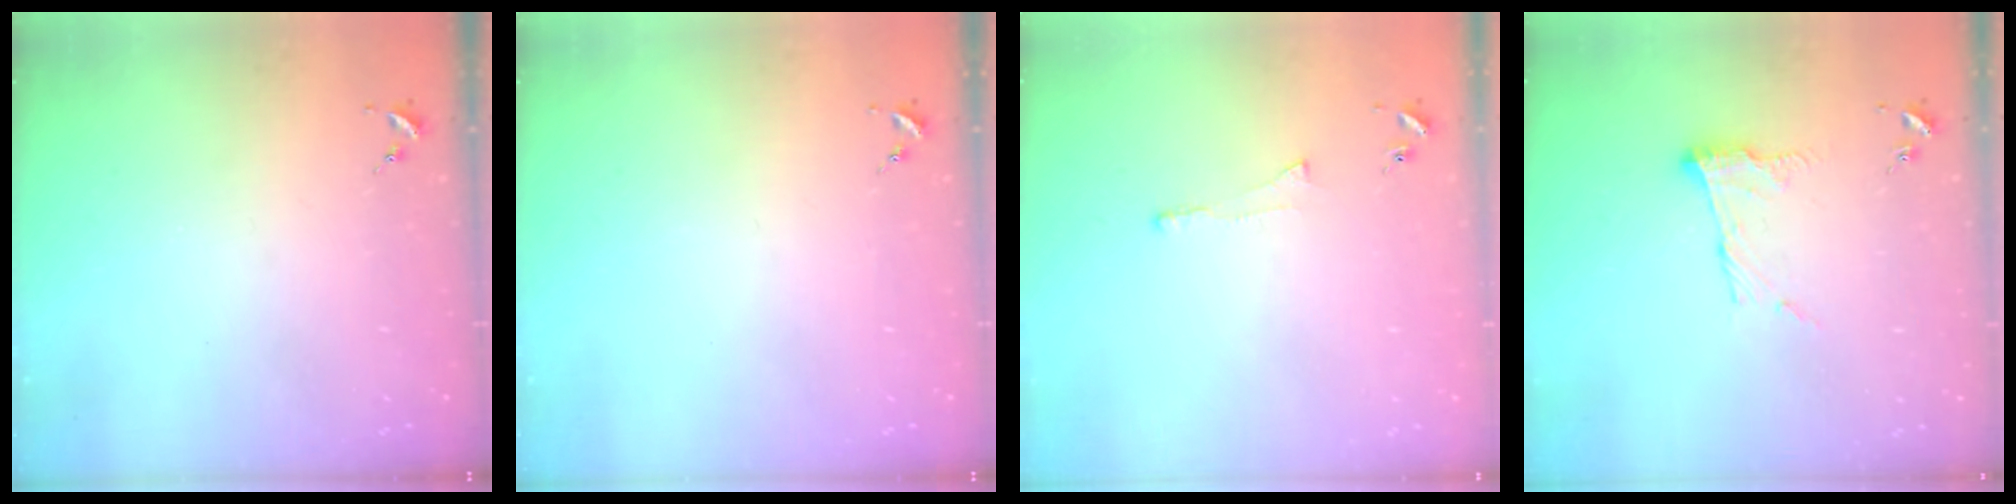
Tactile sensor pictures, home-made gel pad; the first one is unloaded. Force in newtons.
{"total": 0.0}
{"total": 5.1, "press": 5.1, "slide": 0.6}
{"total": 10.3, "press": 10.3, "slide": 0.4}